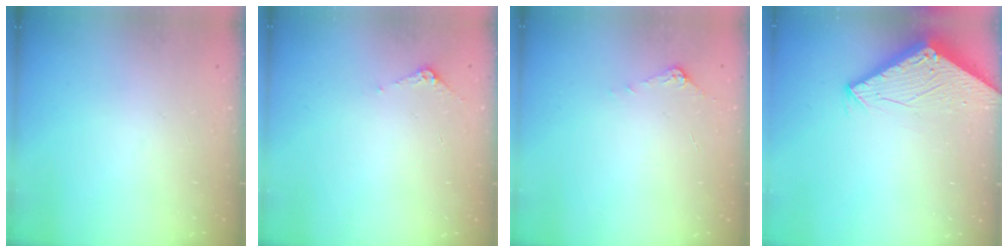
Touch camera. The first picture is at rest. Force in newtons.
{"total": 4.2, "press": 4.2, "slide": 0.4}
{"total": 5.4, "press": 5.4, "slide": 0.5}
{"total": 2.9, "press": 2.9, "slide": 0.2}